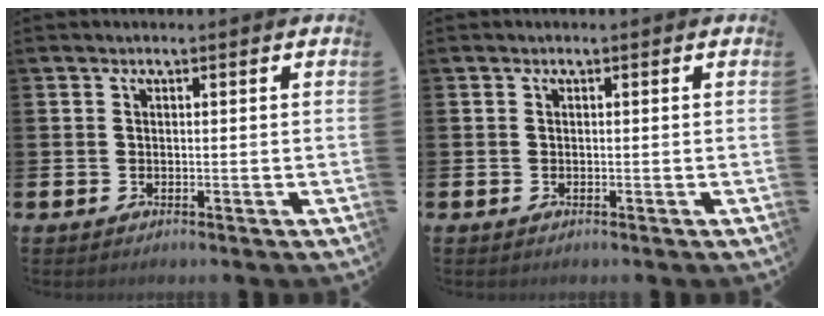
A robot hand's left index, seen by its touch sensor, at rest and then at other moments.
{"total": 0.0}